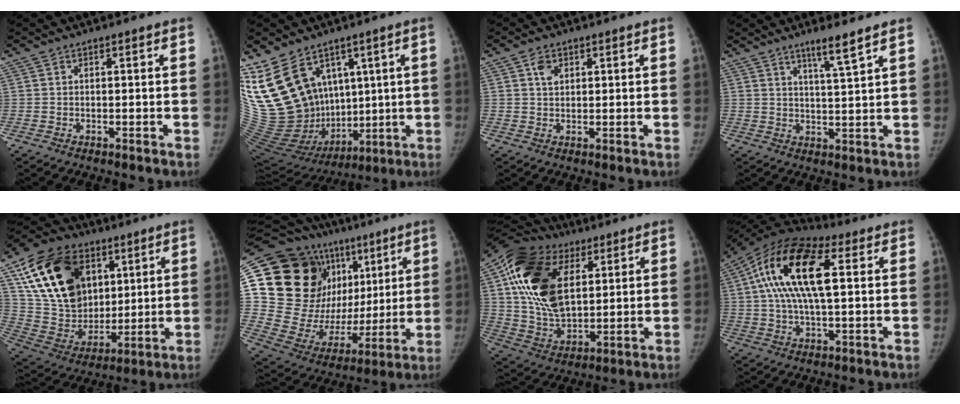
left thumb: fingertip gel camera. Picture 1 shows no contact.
{"total": 25.2, "force": [9.6, 17.3, 15.5], "torque": [-0.286, -0.009, 0.222]}
{"total": 3.1, "force": [1.3, 2.3, 1.7], "torque": [-0.018, -0.004, 0.021]}
{"total": 5.3, "force": [3.7, -0.4, 3.8], "torque": [-0.063, -0.031, 0.065]}
{"total": 25.5, "force": [9.6, 17.9, 15.4], "torque": [-0.263, -0.015, 0.177]}
{"total": 30.3, "force": [10.3, 20.1, 20.3], "torque": [-0.275, 0.034, 0.194]}
{"total": 23.7, "force": [7.2, 14.8, 17.1], "torque": [-0.310, -0.016, 0.126]}
{"total": 19.0, "force": [4.4, 8.2, 16.5], "torque": [-0.313, 0.023, 0.067]}